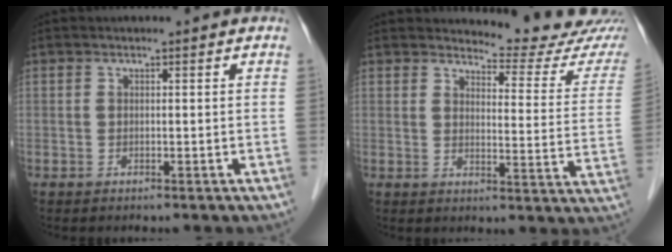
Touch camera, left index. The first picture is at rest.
{"total": 13.3, "force": [13.2, 0.7, 1.8], "torque": [-0.008, -0.091, 0.134]}